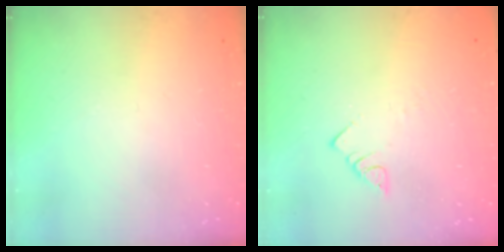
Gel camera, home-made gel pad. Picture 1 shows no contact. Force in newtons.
{"total": 3.0, "press": 3.0, "slide": 0.0}